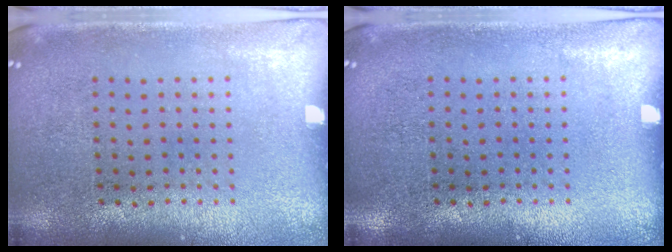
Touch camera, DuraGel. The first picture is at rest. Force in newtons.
{"total": 0.0}